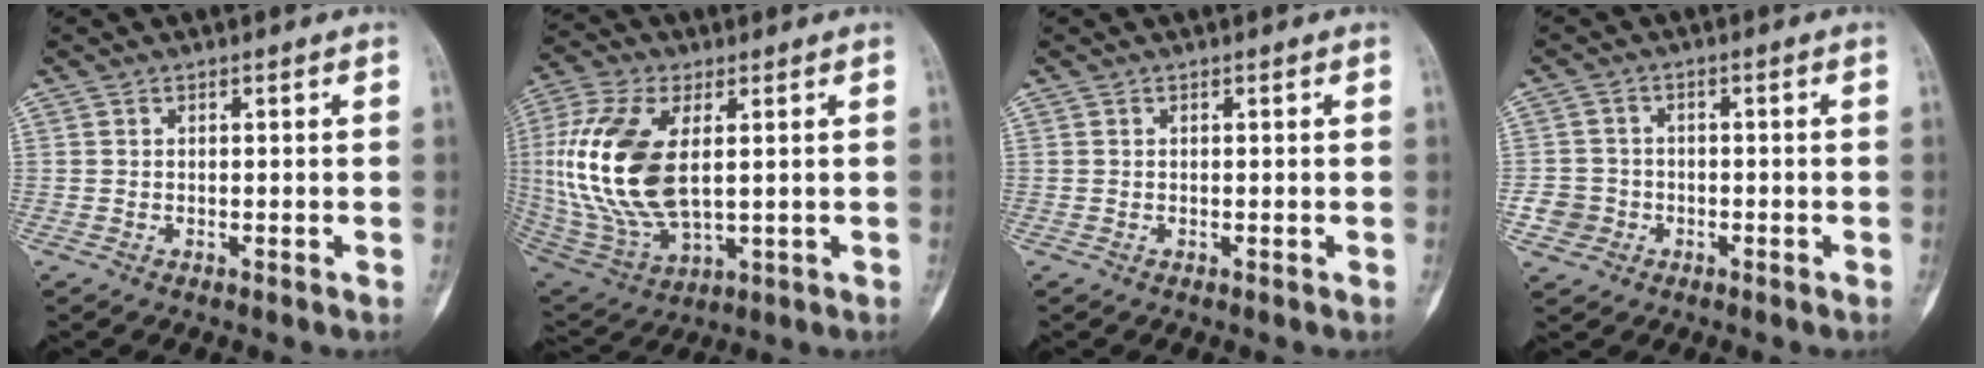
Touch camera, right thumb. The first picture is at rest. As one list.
[{"total": 20.0, "force": [2.5, 10.7, 16.7], "torque": [-0.361, -0.014, 0.056]}, {"total": 0.0}, {"total": 4.1, "force": [-1.6, 3.8, 0.5], "torque": [0.014, 0.014, -0.032]}]